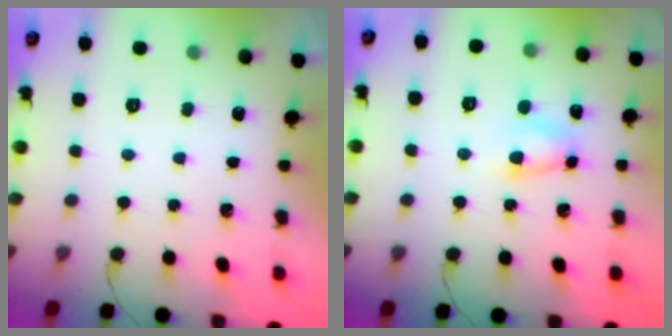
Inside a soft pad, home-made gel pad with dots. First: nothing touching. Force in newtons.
{"total": 4.8, "press": 4.8, "slide": 0.3}